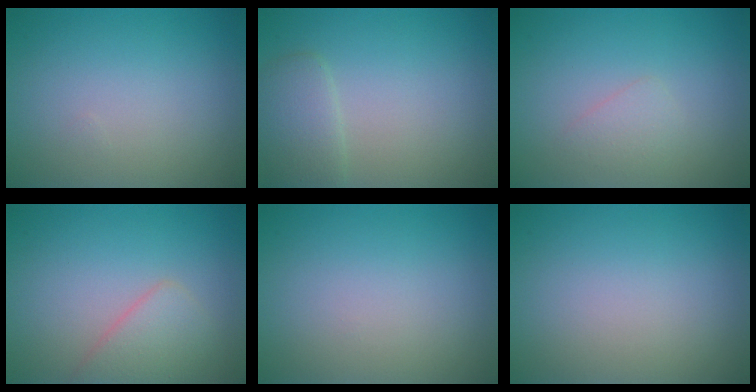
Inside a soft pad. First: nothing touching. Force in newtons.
{"total": 2.4, "press": 2.4, "slide": 0.1}
{"total": 1.3, "press": 1.3, "slide": 0.0}
{"total": 2.6, "press": 2.6, "slide": 0.1}
{"total": 0.0}
{"total": 0.0}